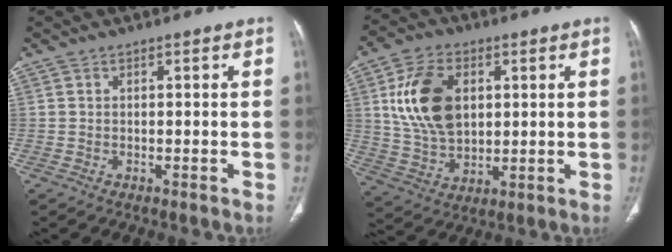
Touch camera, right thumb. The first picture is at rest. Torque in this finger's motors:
{"motor_torque": [0.24, 0.28, 1.25, 0.25, 0.16]}